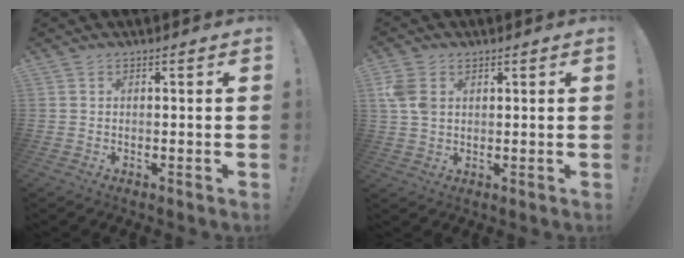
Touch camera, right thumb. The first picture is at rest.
{"total": 5.7, "force": [2.0, 4.0, 3.4], "torque": [-0.061, -0.003, 0.040]}